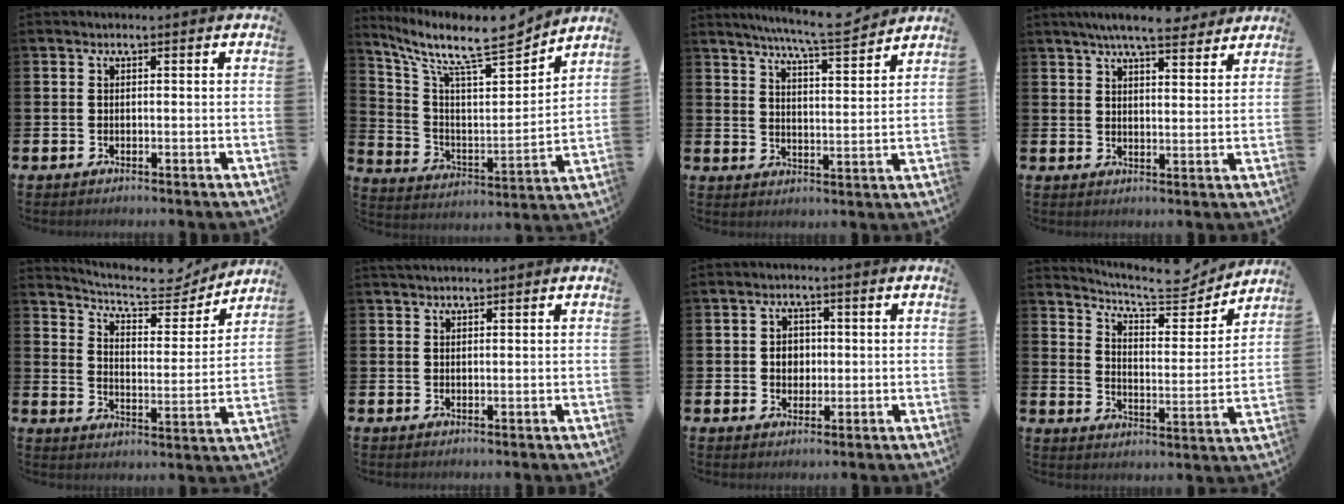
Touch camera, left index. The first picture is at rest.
{"total": 11.2, "force": [9.5, 2.3, 5.5], "torque": [-0.126, -0.073, 0.157]}
{"total": 7.5, "force": [7.1, -0.2, 2.5], "torque": [-0.057, -0.042, 0.123]}
{"total": 6.8, "force": [6.3, 1.0, 2.3], "torque": [-0.052, -0.021, 0.112]}
{"total": 8.0, "force": [7.4, 2.1, 2.3], "torque": [-0.067, -0.052, 0.126]}
{"total": 1.4, "force": [1.3, 0.2, 0.3], "torque": [-0.006, 0.003, 0.025]}
{"total": 2.8, "force": [0.2, 2.5, 1.3], "torque": [-0.015, 0.004, -0.003]}
{"total": 7.6, "force": [7.0, 1.7, 2.3], "torque": [-0.057, -0.058, 0.116]}